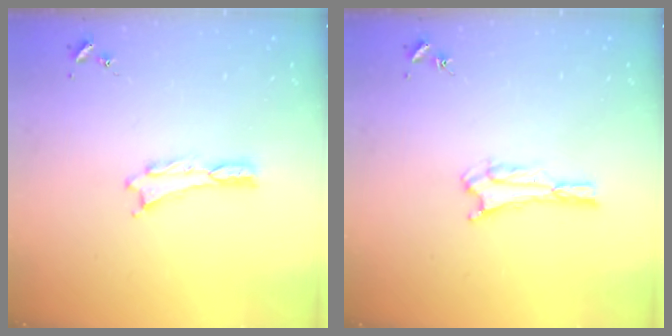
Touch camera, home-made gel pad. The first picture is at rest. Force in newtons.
{"total": 3.3, "press": 3.3, "slide": 0.4}